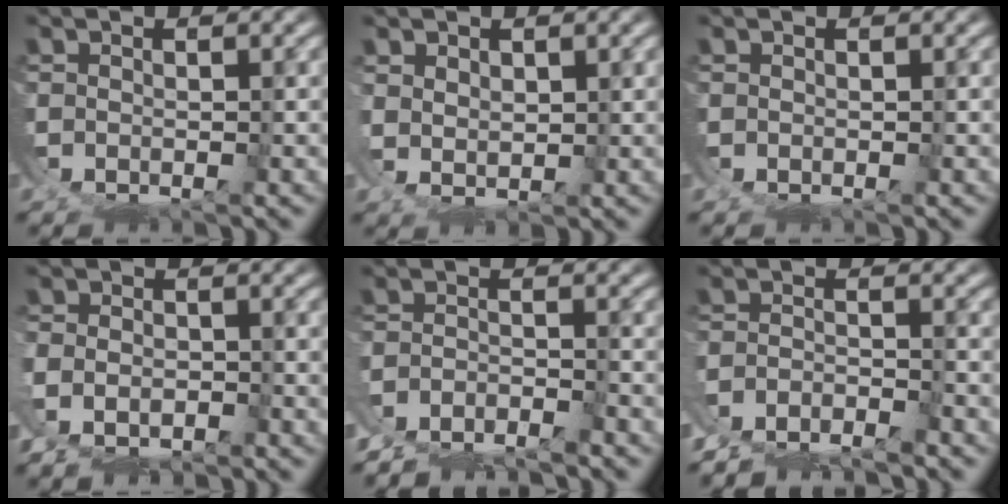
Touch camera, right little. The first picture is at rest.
{"total": 2.3, "force": [1.7, 0.6, 1.5], "torque": [-0.035, -0.012, 0.043]}
{"total": 0.0}
{"total": 3.1, "force": [-1.4, 1.7, 2.2], "torque": [-0.051, -0.021, -0.012]}
{"total": 4.4, "force": [-3.9, 1.5, 1.6], "torque": [-0.020, -0.002, -0.067]}
{"total": 4.9, "force": [-4.1, 1.9, 1.8], "torque": [-0.025, -0.003, -0.070]}